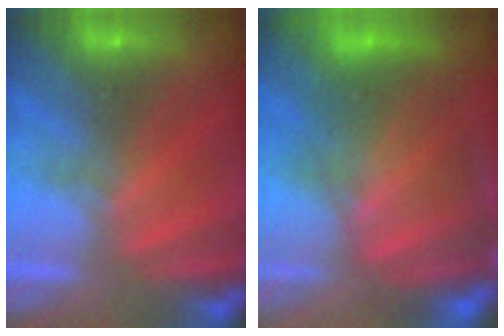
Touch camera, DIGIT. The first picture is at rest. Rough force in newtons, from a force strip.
{"total": 5.8}